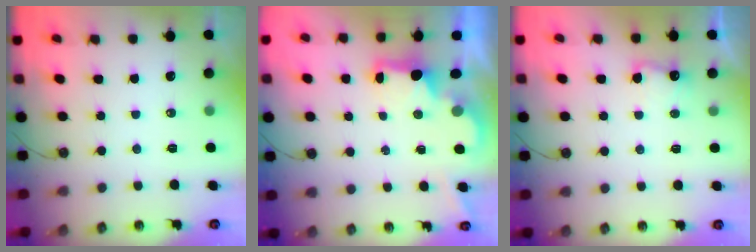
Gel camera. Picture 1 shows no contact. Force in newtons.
{"total": 2.2, "press": 2.1, "slide": 0.7}
{"total": 7.1, "press": 7.0, "slide": 1.2}